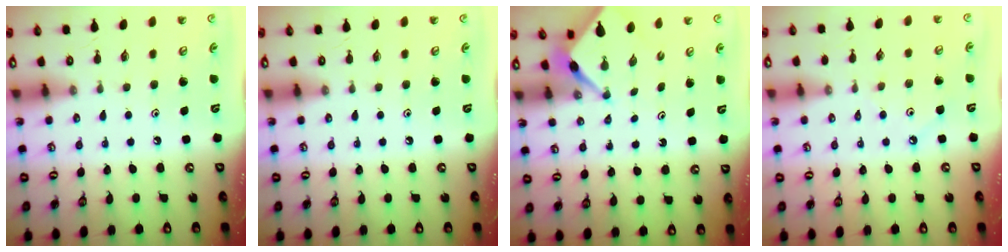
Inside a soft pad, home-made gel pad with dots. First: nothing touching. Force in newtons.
{"total": 0.0}
{"total": 3.1, "press": 3.1, "slide": 0.3}
{"total": 2.9, "press": 2.9, "slide": 0.4}